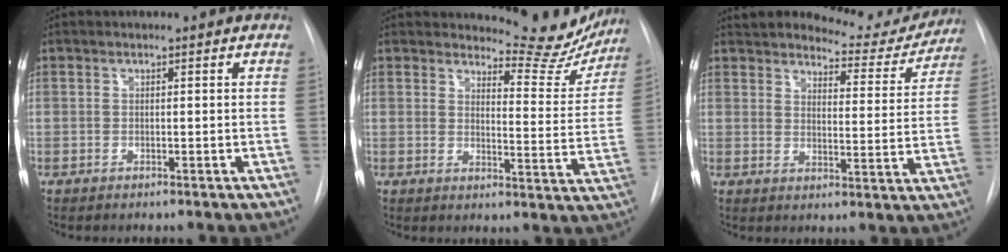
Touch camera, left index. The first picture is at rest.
{"total": 11.5, "force": [11.0, 2.7, 1.7], "torque": [-0.002, -0.049, 0.118]}
{"total": 11.4, "force": [10.8, 3.0, 1.7], "torque": [-0.011, -0.026, 0.132]}